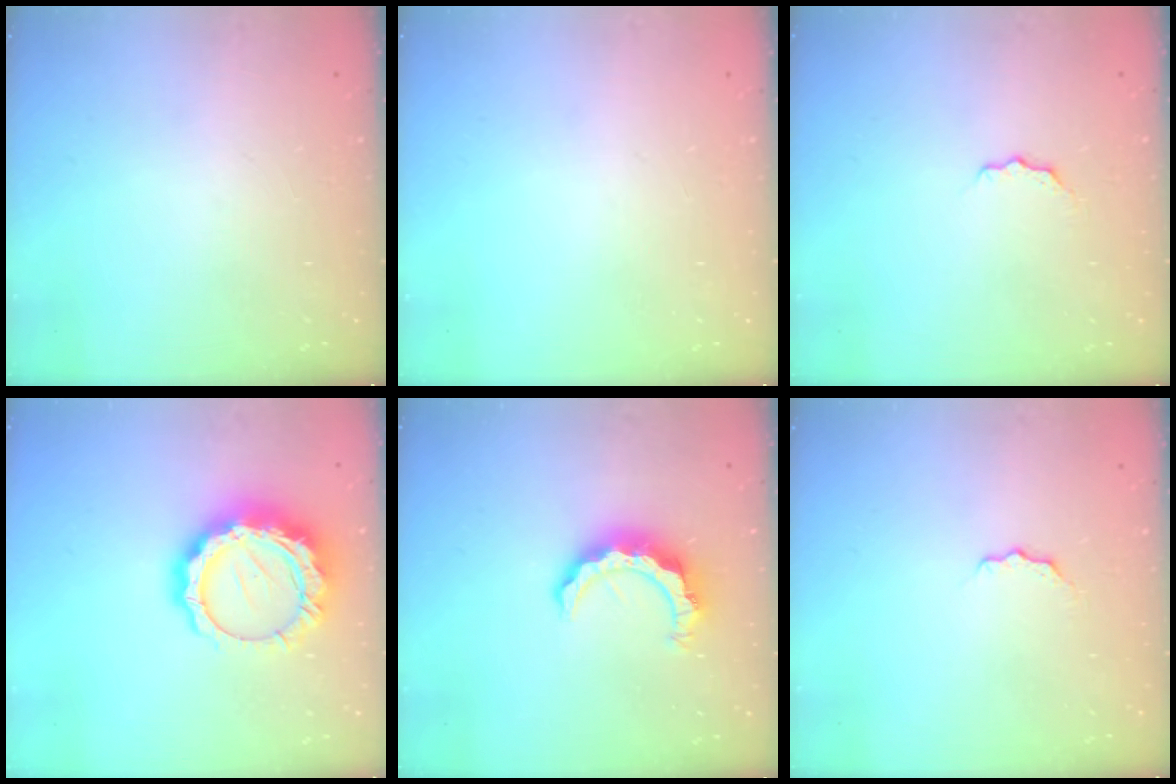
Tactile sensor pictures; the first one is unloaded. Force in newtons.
{"total": 0.0}
{"total": 3.2, "press": 3.2, "slide": 0.4}
{"total": 16.0, "press": 16.0, "slide": 1.2}
{"total": 10.3, "press": 10.3, "slide": 1.1}
{"total": 3.2, "press": 3.2, "slide": 0.4}